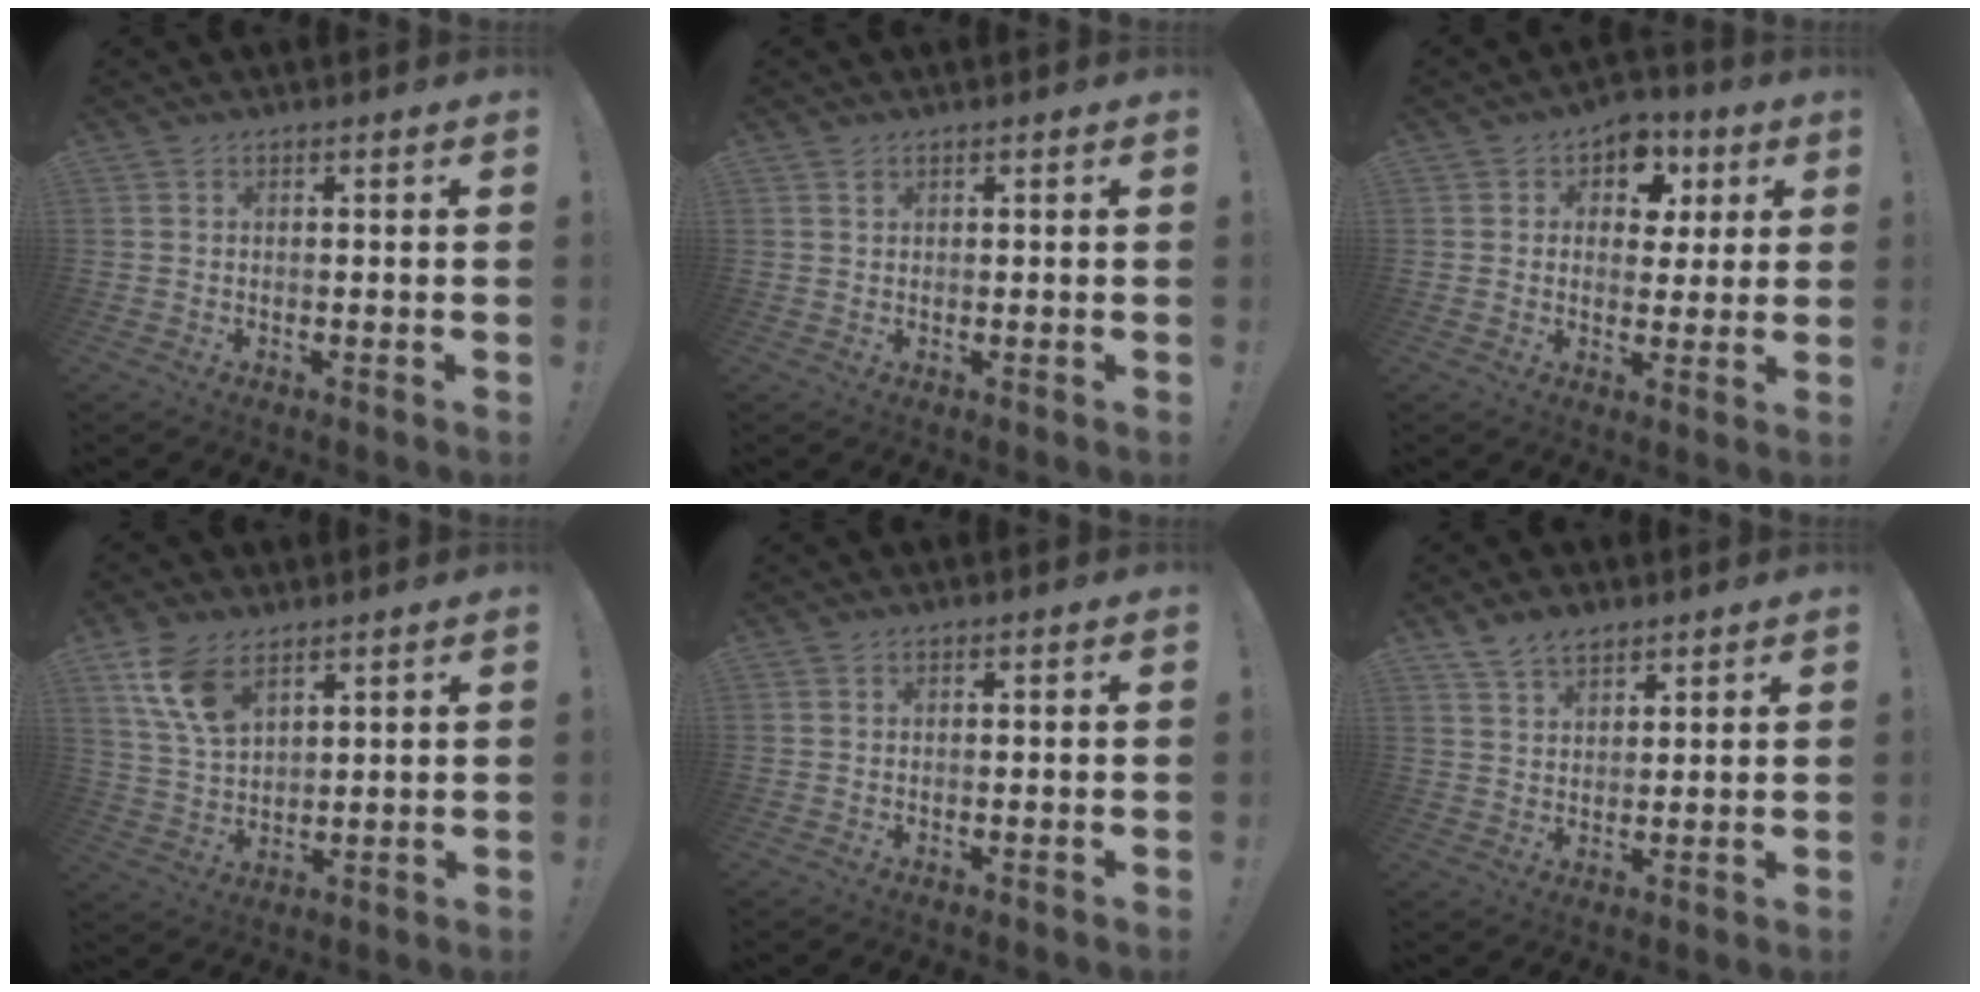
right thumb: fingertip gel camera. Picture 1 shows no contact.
{"total": 1.1, "force": [0.7, 0.7, 0.3], "torque": [0.006, -0.004, 0.012]}
{"total": 8.6, "force": [3.2, 7.3, 3.3], "torque": [-0.031, -0.016, 0.060]}
{"total": 11.0, "force": [6.7, 5.8, 6.4], "torque": [-0.126, -0.026, 0.130]}
{"total": 0.0}
{"total": 6.6, "force": [5.2, 3.3, 2.3], "torque": [-0.038, -0.026, 0.098]}